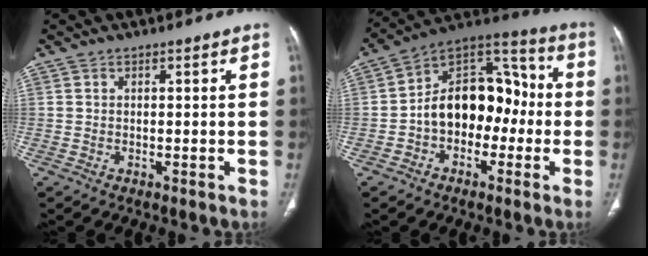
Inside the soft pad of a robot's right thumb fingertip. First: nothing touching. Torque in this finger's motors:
{"motor_torque": [1.81, 2.00, 1.29, -0.62, 0.08]}